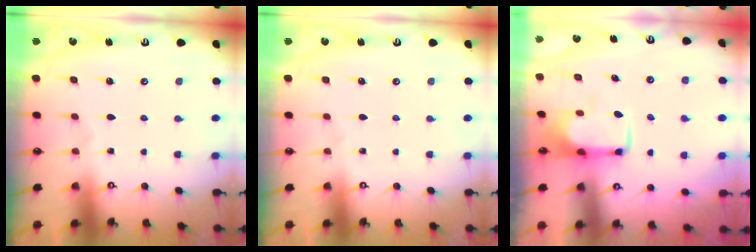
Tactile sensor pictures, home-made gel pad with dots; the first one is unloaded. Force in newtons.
{"total": 0.0}
{"total": 1.8, "press": 1.7, "slide": 0.5}